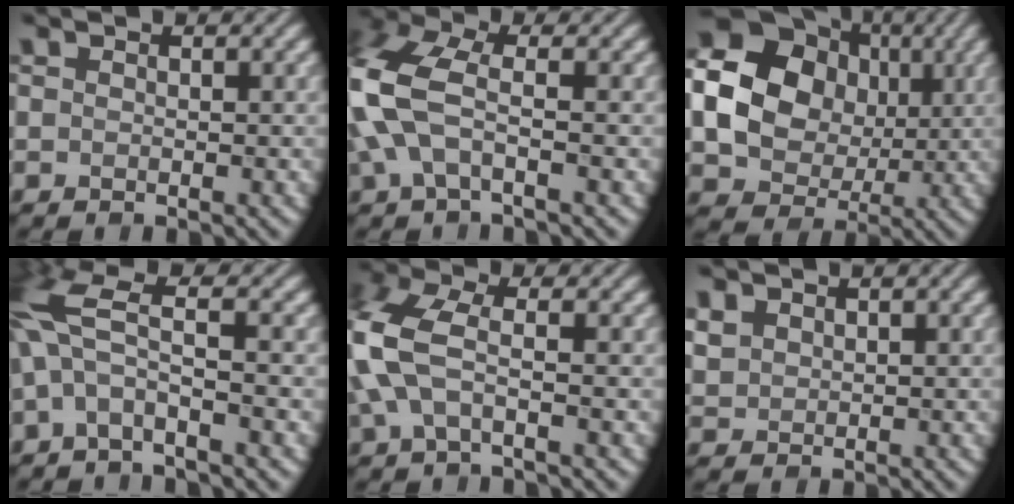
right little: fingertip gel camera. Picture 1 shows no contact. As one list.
[{"total": 6.5, "force": [-0.5, 3.2, 5.6], "torque": [-0.149, 0.013, -0.019]}, {"total": 16.1, "force": [2.5, 14.0, 7.4], "torque": [-0.175, 0.028, 0.021]}, {"total": 6.1, "force": [0.3, 1.8, 5.8], "torque": [-0.140, 0.016, -0.003]}, {"total": 5.6, "force": [-0.5, 2.6, 4.9], "torque": [-0.129, 0.011, -0.016]}, {"total": 1.6, "force": [0.6, 1.4, 0.6], "torque": [-0.022, 0.003, 0.019]}]